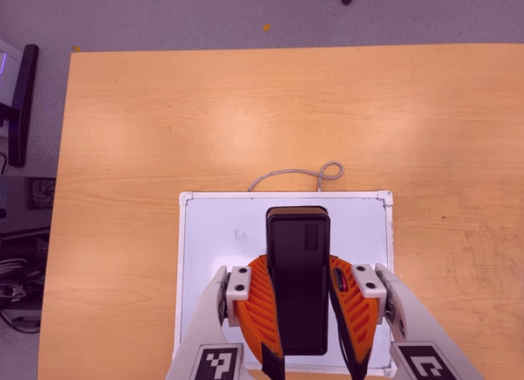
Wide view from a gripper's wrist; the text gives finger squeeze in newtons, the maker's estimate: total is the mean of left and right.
{"total": 9.1, "left": 7.9, "right": 10.4}